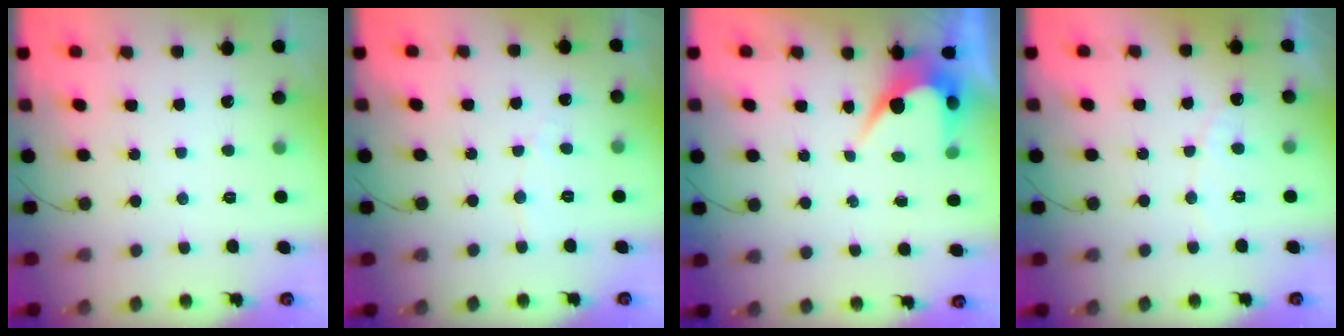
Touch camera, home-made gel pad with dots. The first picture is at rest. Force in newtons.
{"total": 2.5, "press": 2.5, "slide": 0.2}
{"total": 5.1, "press": 5.0, "slide": 0.2}
{"total": 5.7, "press": 5.7, "slide": 0.3}